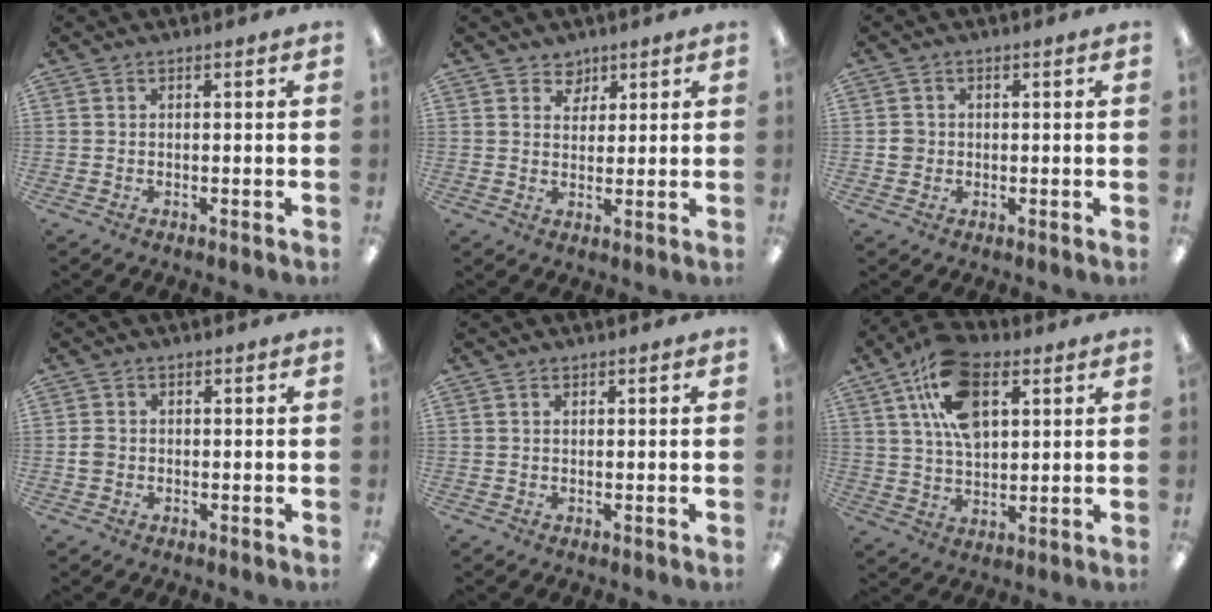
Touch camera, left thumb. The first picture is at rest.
{"total": 4.1, "force": [2.9, 2.9, 0.1], "torque": [0.007, -0.015, 0.049]}
{"total": 2.5, "force": [0.0, 2.4, 0.7], "torque": [-0.004, 0.002, -0.004]}
{"total": 2.1, "force": [-0.3, 1.8, 1.0], "torque": [-0.016, 0.005, -0.006]}
{"total": 0.7, "force": [0.5, 0.4, 0.2], "torque": [-0.005, 0.002, 0.009]}
{"total": 16.0, "force": [7.3, 9.1, 10.9], "torque": [-0.201, -0.001, 0.133]}